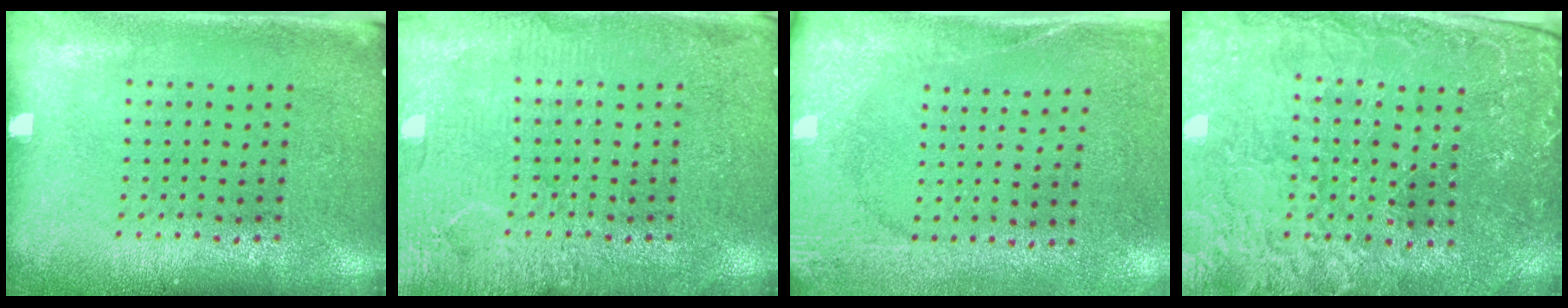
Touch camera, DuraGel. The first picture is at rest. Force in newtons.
{"total": 4.8, "press": 4.7, "slide": 0.7}
{"total": 2.6, "press": 2.1, "slide": 1.6}
{"total": 1.7, "press": 1.7, "slide": 0.3}